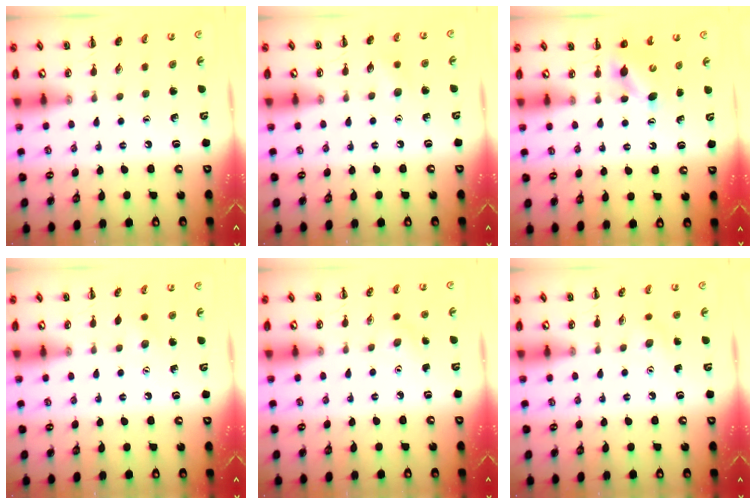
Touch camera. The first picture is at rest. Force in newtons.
{"total": 5.6, "press": 5.5, "slide": 1.4}
{"total": 5.0, "press": 4.8, "slide": 1.3}
{"total": 3.1, "press": 3.0, "slide": 0.8}
{"total": 3.0, "press": 2.8, "slide": 0.8}
{"total": 5.2, "press": 5.0, "slide": 1.3}